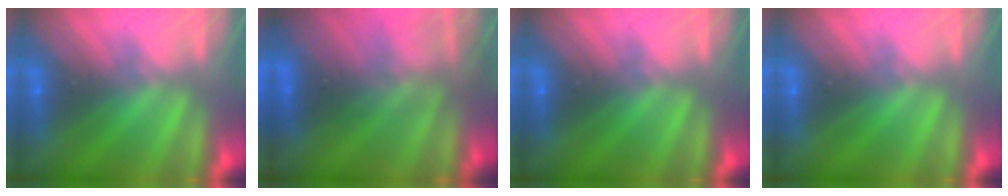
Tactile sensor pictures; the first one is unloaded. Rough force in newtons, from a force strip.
{"total": 3.9}
{"total": 0.0}
{"total": 0.0}